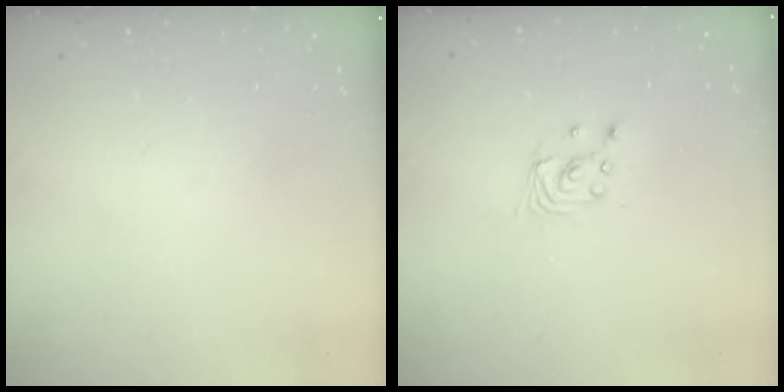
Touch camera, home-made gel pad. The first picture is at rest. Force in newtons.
{"total": 2.8, "press": 2.8, "slide": 0.1}